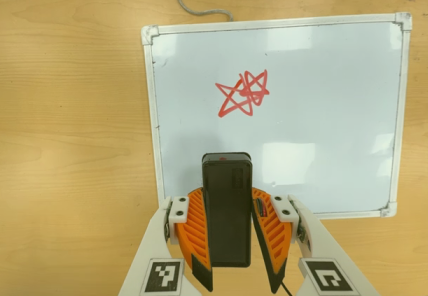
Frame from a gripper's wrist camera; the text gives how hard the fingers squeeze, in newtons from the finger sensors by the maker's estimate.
{"total": 9.1, "left": 7.4, "right": 10.8}